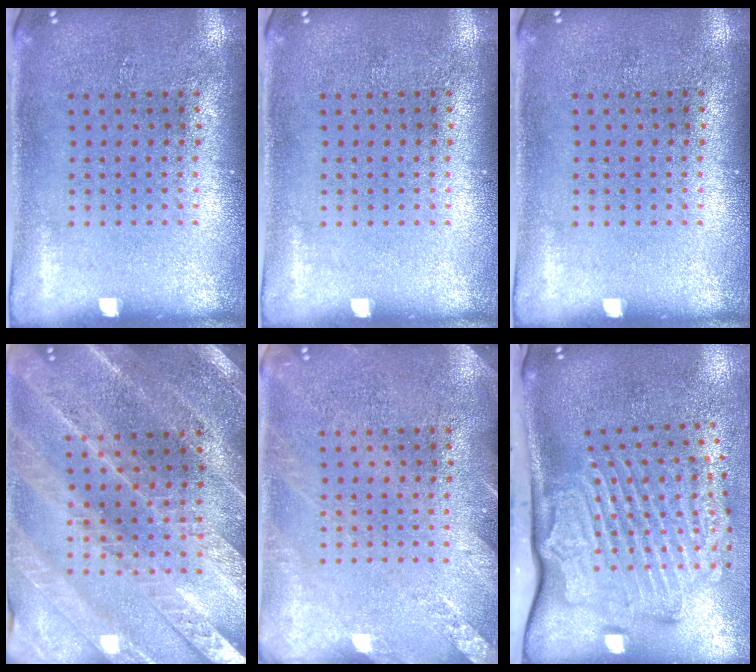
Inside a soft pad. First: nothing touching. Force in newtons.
{"total": 0.0}
{"total": 0.0}
{"total": 2.5, "press": 2.5, "slide": 0.3}
{"total": 2.1, "press": 2.1, "slide": 0.2}
{"total": 3.3, "press": 2.3, "slide": 2.4}